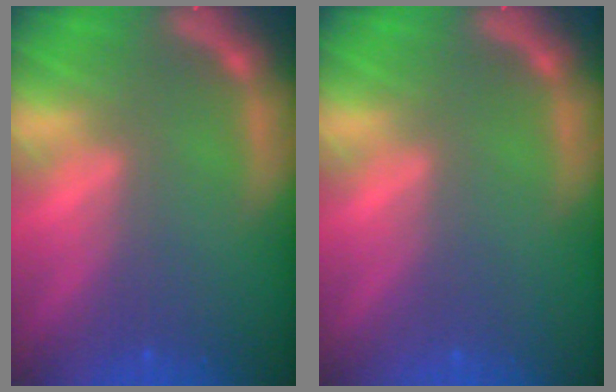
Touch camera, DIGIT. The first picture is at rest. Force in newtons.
{"total": 0.0}